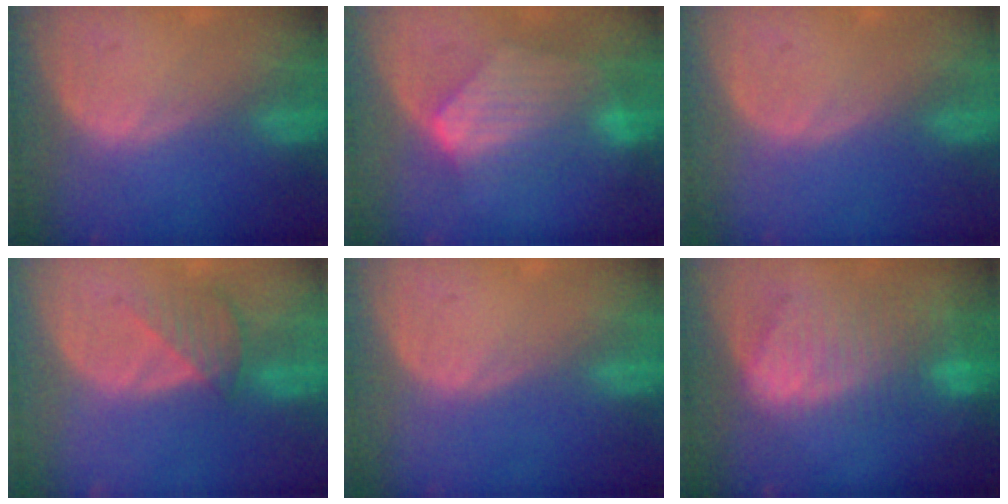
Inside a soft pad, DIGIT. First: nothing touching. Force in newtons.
{"total": 7.9, "press": 7.6, "slide": 2.2}
{"total": 0.0}
{"total": 4.2, "press": 3.9, "slide": 1.6}
{"total": 0.0}
{"total": 9.3, "press": 8.1, "slide": 4.6}